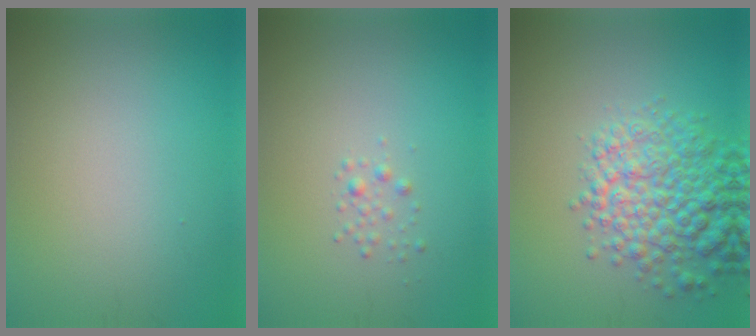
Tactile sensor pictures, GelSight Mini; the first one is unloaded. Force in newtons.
{"total": 0.9, "press": 0.9, "slide": 0.0}
{"total": 6.9, "press": 6.9, "slide": 0.4}